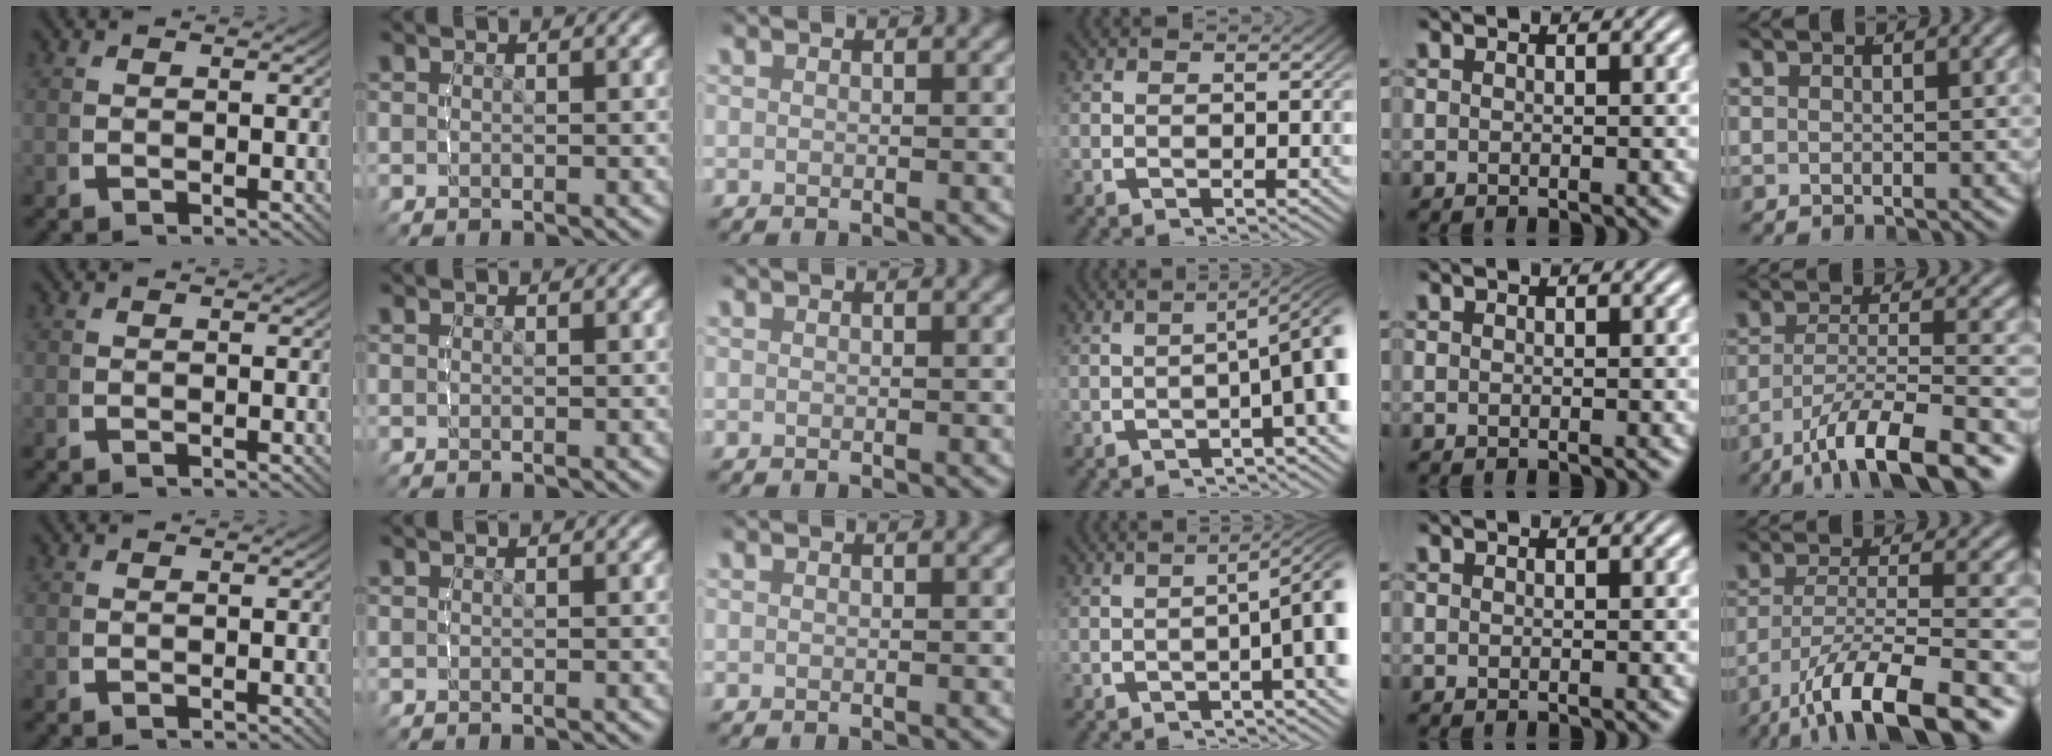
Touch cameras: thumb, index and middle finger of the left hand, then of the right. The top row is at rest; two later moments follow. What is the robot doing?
{"motion": "lift_and_place", "object": "bottle"}